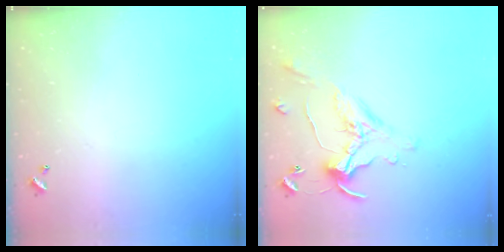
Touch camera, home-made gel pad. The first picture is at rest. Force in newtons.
{"total": 0.0}